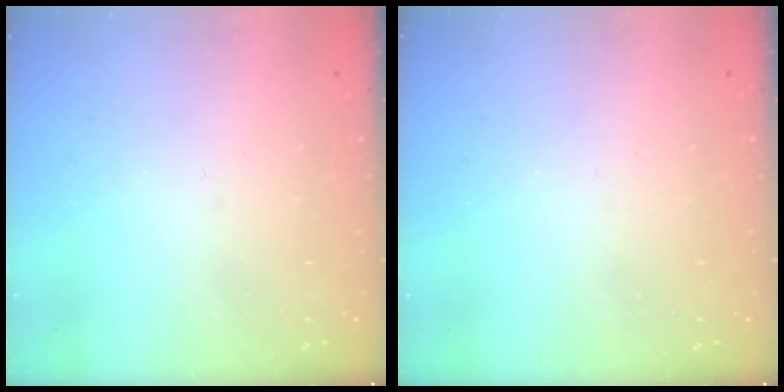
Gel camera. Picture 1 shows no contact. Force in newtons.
{"total": 0.0}